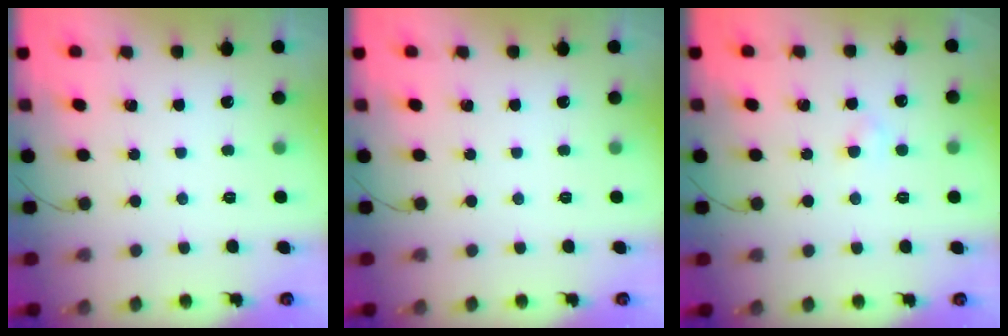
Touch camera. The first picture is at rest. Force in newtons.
{"total": 0.0}
{"total": 1.8, "press": 1.6, "slide": 0.8}